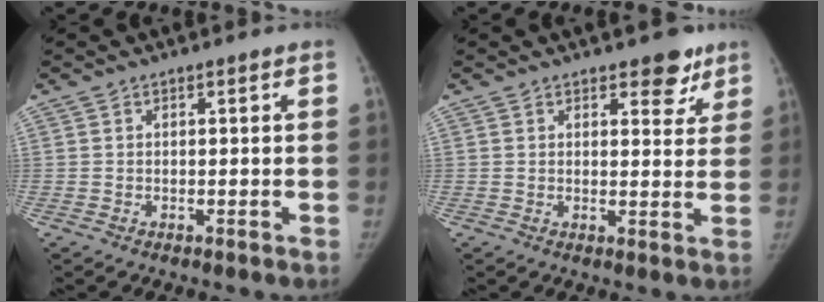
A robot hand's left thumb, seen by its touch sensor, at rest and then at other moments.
{"total": 5.3, "force": [3.6, 2.7, 2.8], "torque": [-0.001, -0.019, 0.045]}